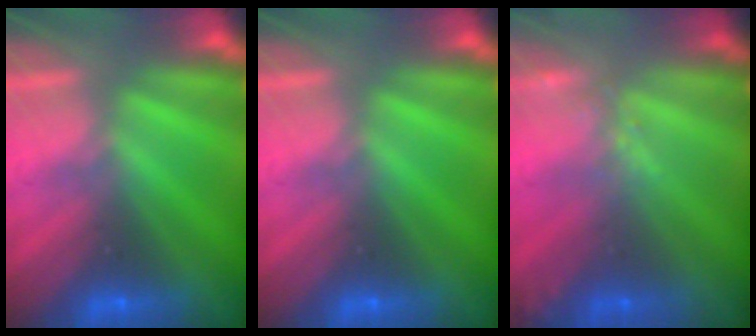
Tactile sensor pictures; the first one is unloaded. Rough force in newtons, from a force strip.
{"total": 0.0}
{"total": 1.6}